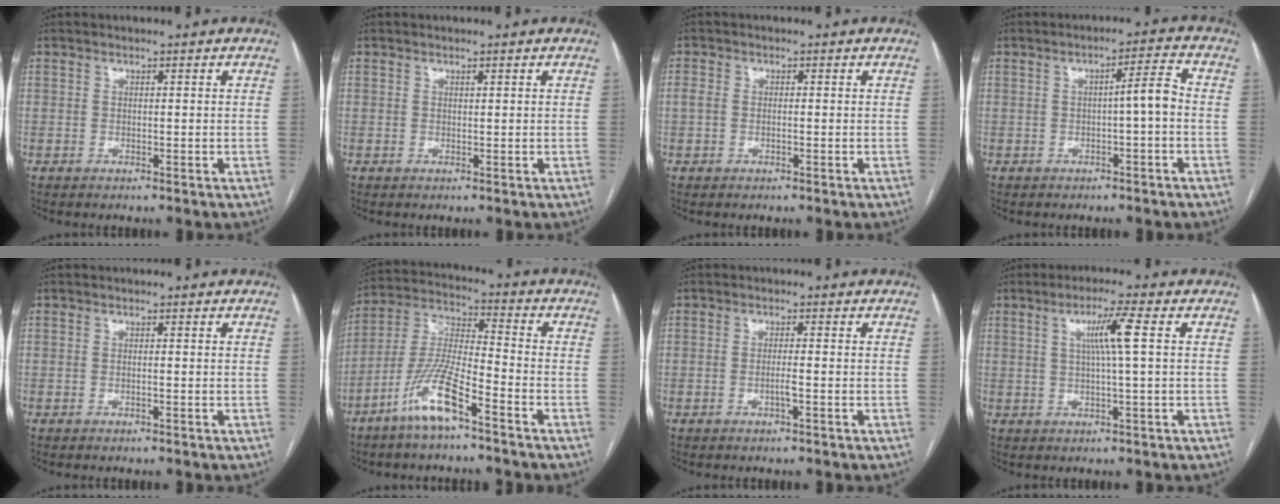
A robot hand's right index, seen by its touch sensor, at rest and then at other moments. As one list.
[{"total": 0.0}, {"total": 1.6, "force": [-0.1, 1.1, 1.2], "torque": [-0.032, 0.010, 0.000]}, {"total": 3.9, "force": [-0.6, 0.2, 3.8], "torque": [-0.053, 0.012, -0.009]}, {"total": 0.0}, {"total": 11.2, "force": [-6.8, 1.4, 8.8], "torque": [-0.188, -0.010, -0.137]}, {"total": 1.5, "force": [-0.6, -0.2, 1.4], "torque": [-0.028, -0.001, -0.011]}, {"total": 5.5, "force": [1.2, -0.7, 5.3], "torque": [-0.097, 0.004, 0.023]}]